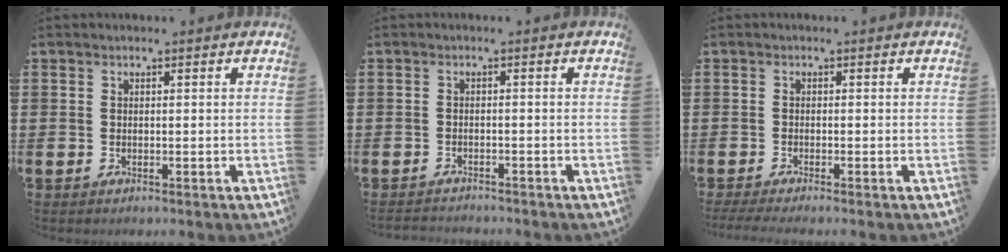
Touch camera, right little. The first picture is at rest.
{"total": 1.5, "force": [-1.5, 0.0, -0.1], "torque": [-0.002, 0.002, -0.032]}
{"total": 1.2, "force": [-0.8, 0.0, 0.9], "torque": [-0.012, 0.000, -0.014]}